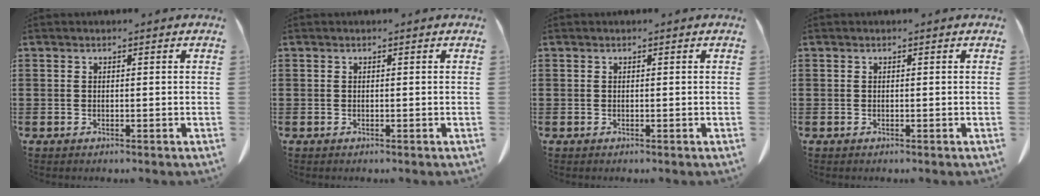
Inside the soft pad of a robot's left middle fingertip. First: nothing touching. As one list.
[{"total": 0.0}, {"total": 0.0}, {"total": 0.0}]